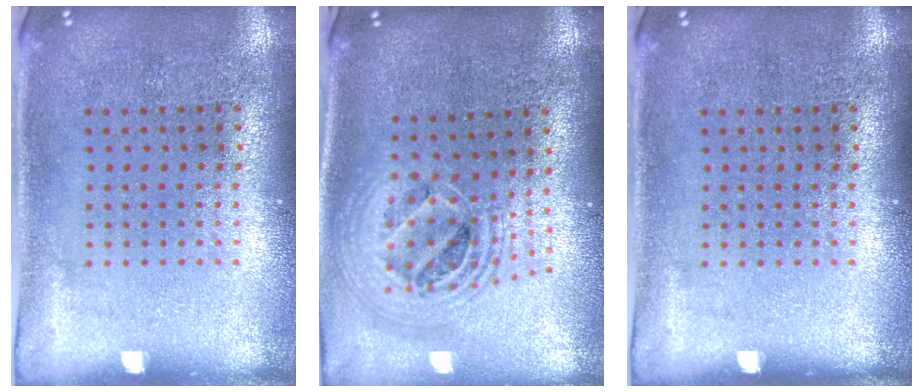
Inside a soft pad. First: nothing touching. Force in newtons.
{"total": 2.2, "press": 1.7, "slide": 1.4}
{"total": 0.0}